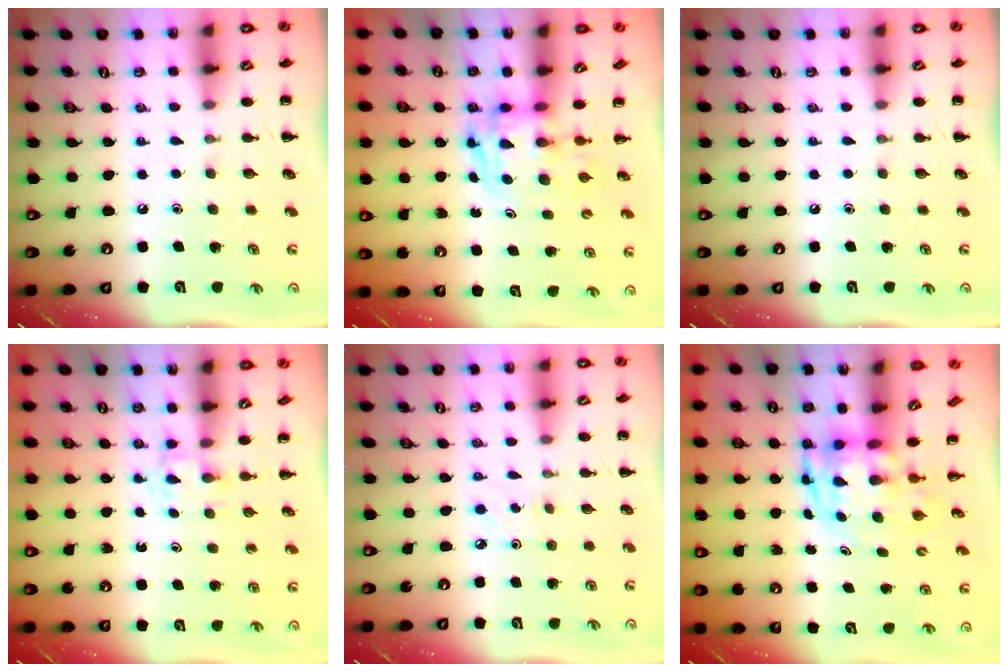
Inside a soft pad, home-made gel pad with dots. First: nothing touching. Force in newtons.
{"total": 2.9, "press": 2.9, "slide": 0.5}
{"total": 0.0}
{"total": 2.2, "press": 1.9, "slide": 1.1}
{"total": 2.1, "press": 2.0, "slide": 0.7}
{"total": 3.2, "press": 3.1, "slide": 0.8}